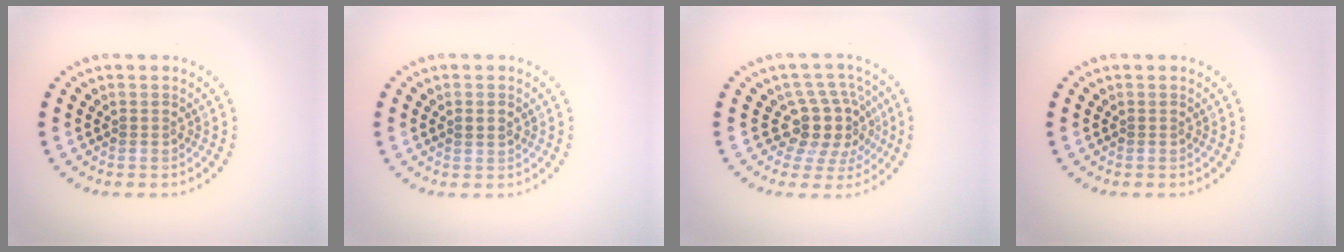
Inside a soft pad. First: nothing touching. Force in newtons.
{"total": 1.3, "press": 1.3, "slide": 0.1}
{"total": 4.4, "press": 3.4, "slide": 2.8}
{"total": 0.0}